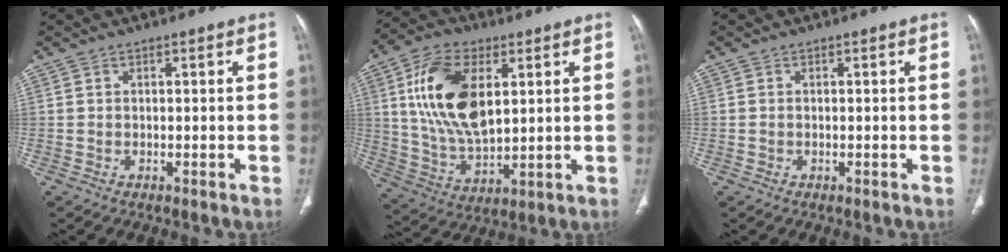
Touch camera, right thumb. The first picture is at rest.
{"total": 17.8, "force": [4.9, 9.6, 14.1], "torque": [-0.257, -0.013, 0.096]}
{"total": 0.0}